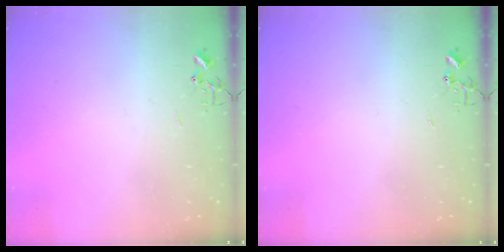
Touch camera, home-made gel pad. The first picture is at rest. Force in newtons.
{"total": 0.0}